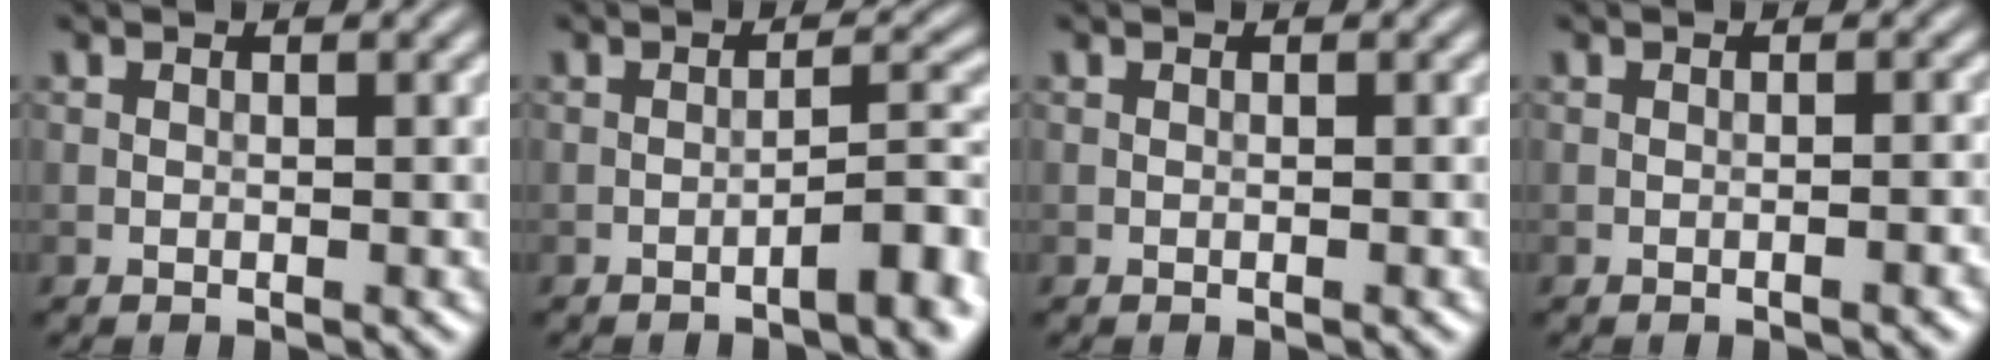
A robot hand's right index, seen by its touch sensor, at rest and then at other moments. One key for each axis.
{"total": 3.9, "fx": -2.2, "fy": 0.6, "fz": 3.2, "tx": -0.042, "ty": 0.019, "tz": -0.038}
{"total": 0.0}
{"total": 1.5, "fx": -0.6, "fy": 0.3, "fz": 1.4, "tx": -0.016, "ty": 0.002, "tz": -0.011}